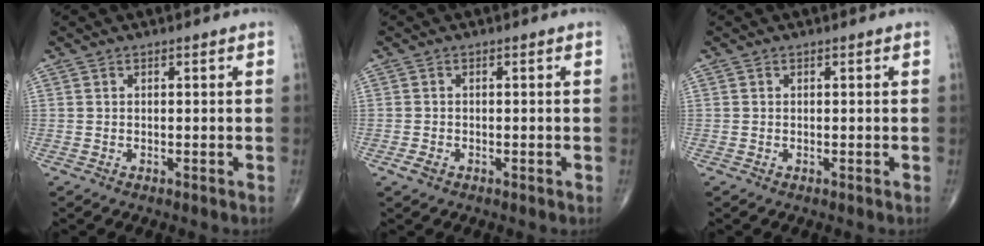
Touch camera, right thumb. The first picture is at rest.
{"total": 1.5, "force": [-0.8, 0.9, 0.9], "torque": [-0.019, 0.001, -0.015]}
{"total": 0.0}